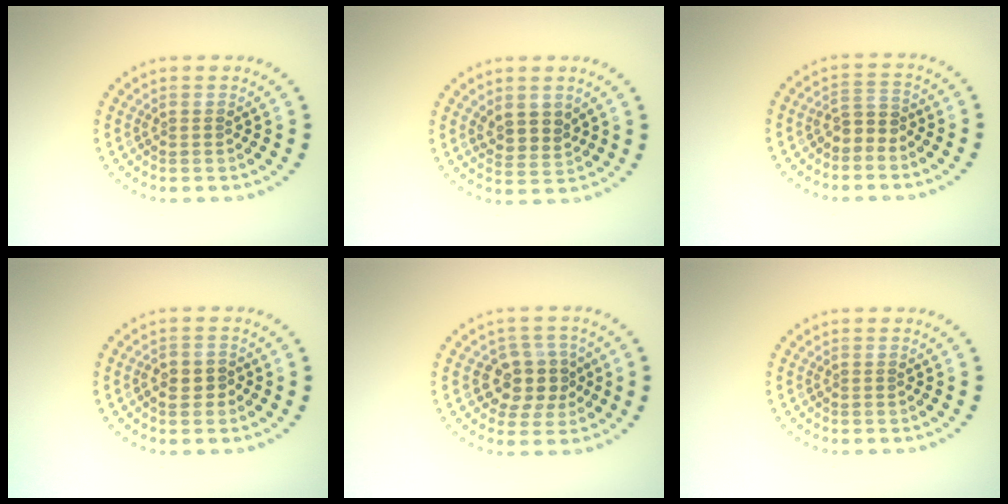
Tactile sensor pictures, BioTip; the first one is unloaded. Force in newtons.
{"total": 2.6, "press": 2.3, "slide": 1.2}
{"total": 1.8, "press": 1.5, "slide": 1.0}
{"total": 1.6, "press": 1.5, "slide": 0.5}
{"total": 4.3, "press": 3.9, "slide": 1.7}
{"total": 0.0}